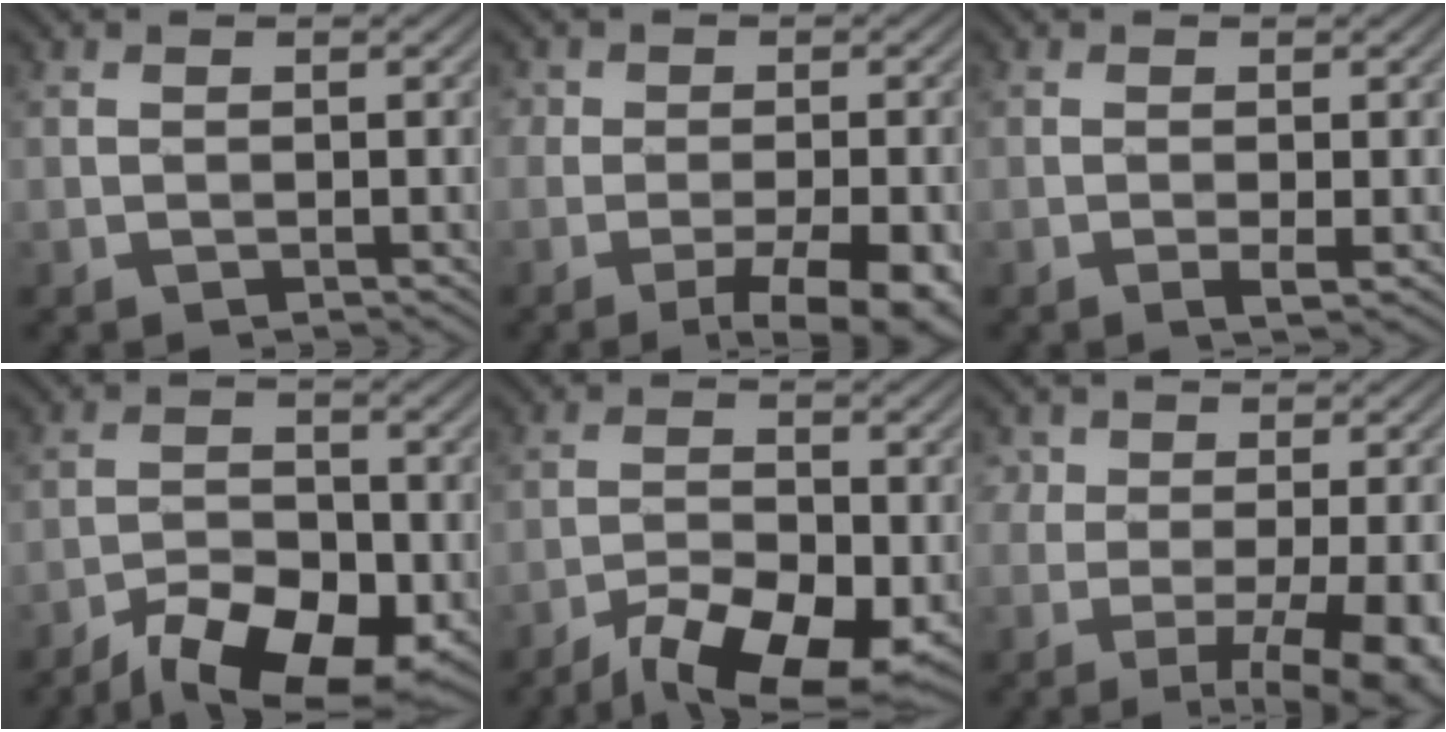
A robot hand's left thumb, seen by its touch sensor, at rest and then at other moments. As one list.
[{"total": 9.0, "force": [-4.1, 4.4, 6.7], "torque": [-0.072, 0.011, -0.058]}, {"total": 1.2, "force": [-0.4, 0.1, 1.1], "torque": [-0.023, -0.004, -0.008]}, {"total": 10.6, "force": [-7.2, 4.8, 6.1], "torque": [-0.092, -0.009, -0.117]}, {"total": 10.2, "force": [-6.7, 3.8, 6.6], "torque": [-0.107, -0.016, -0.106]}, {"total": 11.4, "force": [-3.0, 5.8, 9.4], "torque": [-0.124, -0.003, -0.038]}]